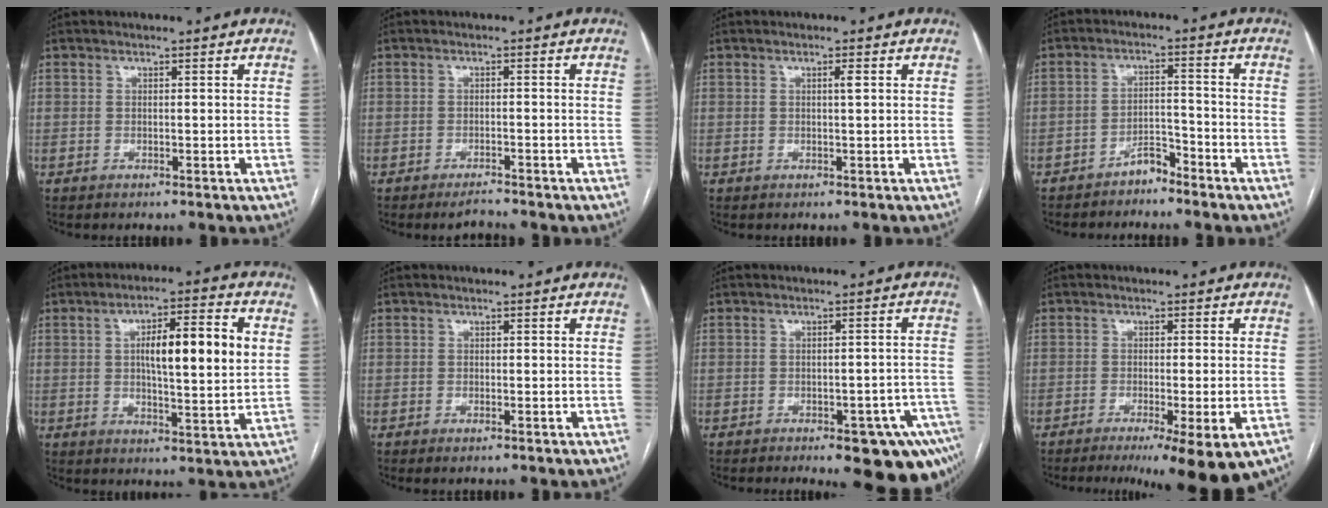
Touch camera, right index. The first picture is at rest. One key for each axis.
{"total": 2.4, "fx": -2.2, "fy": 0.2, "fz": 0.9, "tx": -0.018, "ty": -0.006, "tz": -0.033}
{"total": 0.9, "fx": 0.3, "fy": -0.1, "fz": 0.9, "tx": -0.015, "ty": 0.001, "tz": 0.003}
{"total": 3.7, "fx": -3.2, "fy": 1.1, "fz": 1.4, "tx": -0.021, "ty": 0.003, "tz": -0.057}
{"total": 12.1, "fx": 2.4, "fy": 2.0, "fz": 11.6, "tx": -0.187, "ty": 0.014, "tz": 0.035}
{"total": 0.7, "fx": -0.5, "fy": 0.1, "fz": 0.5, "tx": -0.010, "ty": -0.001, "tz": -0.006}
{"total": 13.7, "fx": -9.0, "fy": 4.4, "fz": 9.3, "tx": -0.049, "ty": 0.013, "tz": -0.105}
{"total": 11.5, "fx": -7.6, "fy": 1.2, "fz": 8.6, "tx": -0.089, "ty": -0.017, "tz": -0.110}